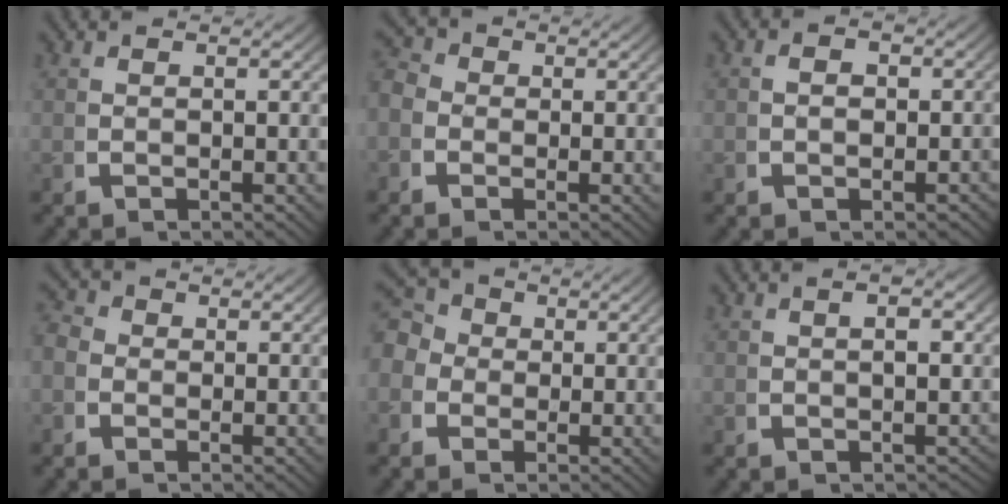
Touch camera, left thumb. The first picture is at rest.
{"total": 3.5, "force": [-0.1, 3.1, 1.7], "torque": [-0.030, -0.004, -0.014]}
{"total": 1.9, "force": [-0.4, 1.4, 1.1], "torque": [-0.013, -0.005, -0.008]}
{"total": 3.1, "force": [-0.2, 2.8, 1.3], "torque": [-0.025, -0.004, -0.015]}
{"total": 6.3, "force": [1.6, 5.2, 3.3], "torque": [-0.058, 0.007, 0.010]}
{"total": 1.7, "force": [-0.4, 1.0, 1.3], "torque": [-0.016, 0.001, -0.006]}